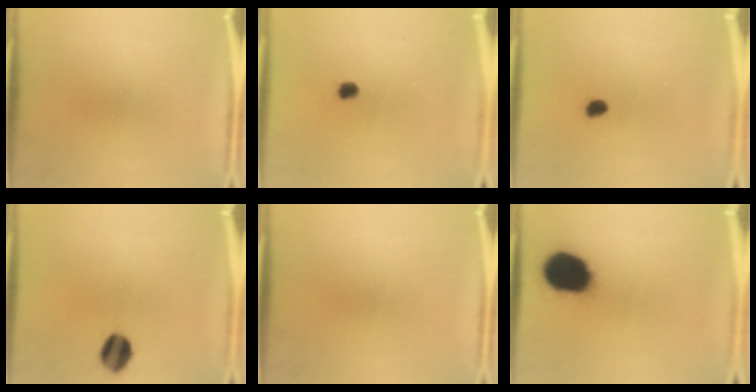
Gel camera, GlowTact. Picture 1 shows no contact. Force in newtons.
{"total": 1.9}
{"total": 3.0}
{"total": 7.8}
{"total": 0.0}
{"total": 17.1}